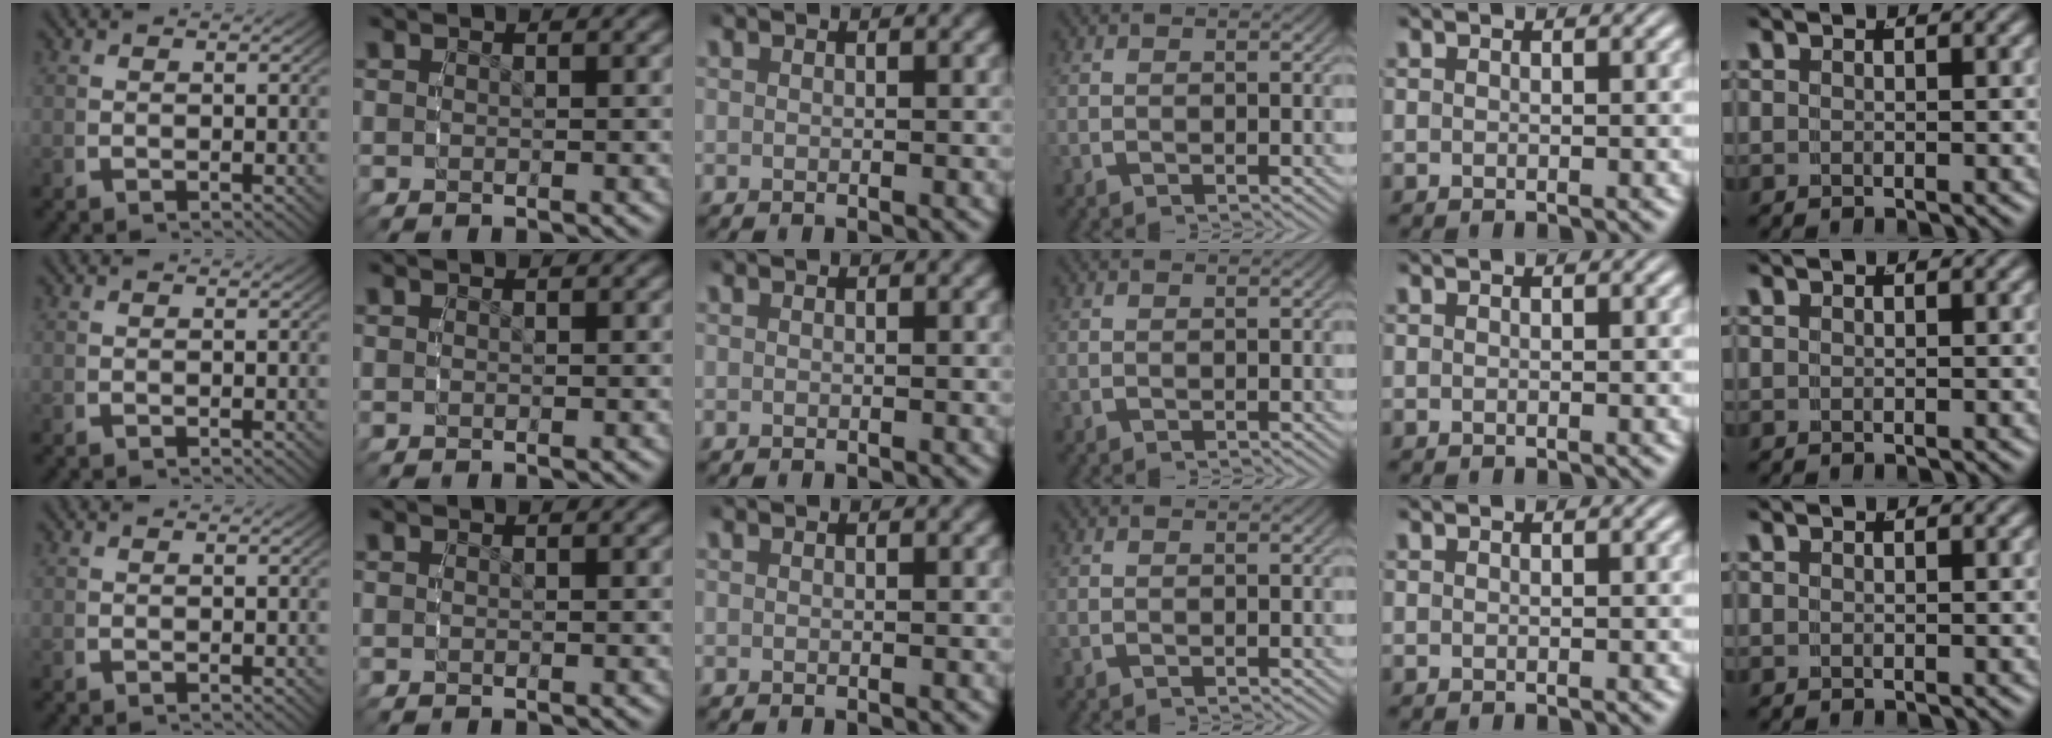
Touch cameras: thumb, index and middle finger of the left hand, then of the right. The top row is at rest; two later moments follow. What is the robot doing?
{"motion": "reach", "object": "pen bag"}